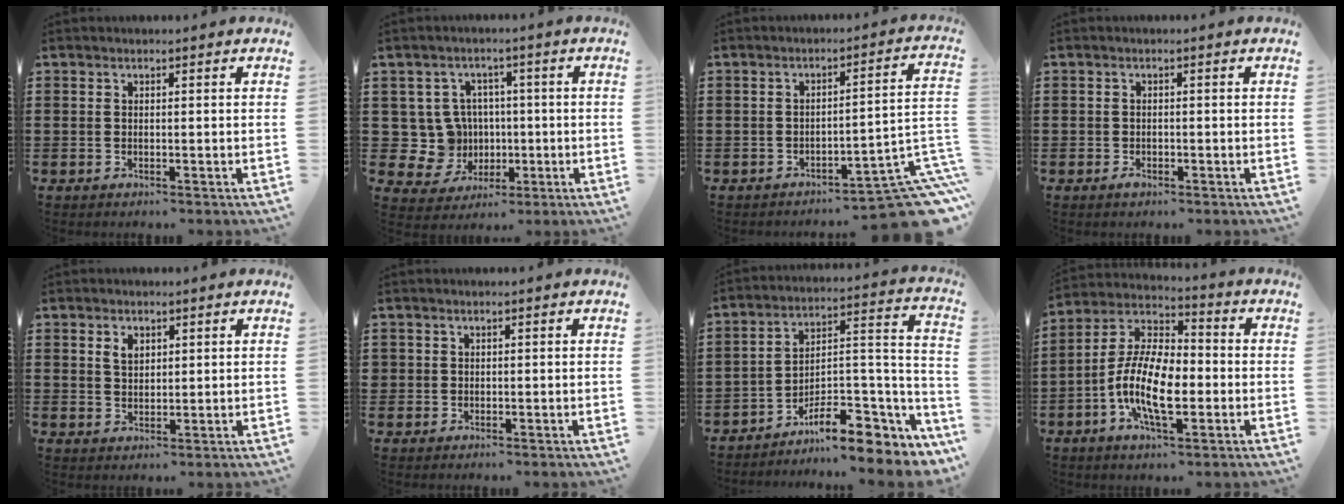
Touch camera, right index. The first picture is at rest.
{"total": 7.3, "force": [0.3, 7.0, 2.1], "torque": [-0.086, 0.011, 0.011]}
{"total": 9.4, "force": [-6.9, 1.9, 6.1], "torque": [-0.059, 0.005, -0.129]}
{"total": 0.9, "force": [-0.7, 0.5, 0.4], "torque": [-0.010, -0.003, -0.013]}
{"total": 2.3, "force": [1.2, 1.5, 1.2], "torque": [-0.029, 0.006, 0.022]}
{"total": 0.9, "force": [0.1, 0.8, 0.1], "torque": [-0.003, 0.006, 0.002]}
{"total": 10.0, "force": [-8.0, 3.0, 5.3], "torque": [-0.062, 0.016, -0.146]}
{"total": 12.1, "force": [-3.5, 5.4, 10.3], "torque": [-0.235, -0.006, -0.070]}